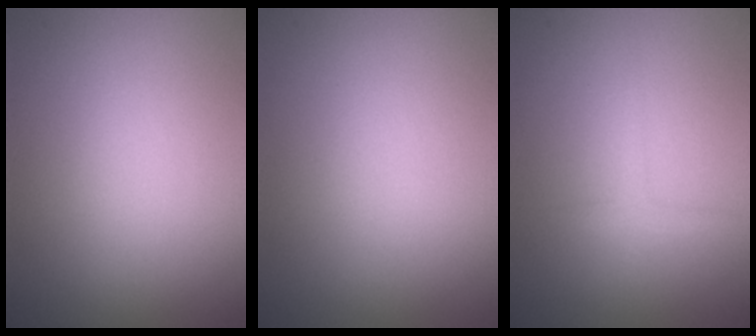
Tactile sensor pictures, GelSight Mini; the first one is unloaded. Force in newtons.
{"total": 0.0}
{"total": 1.1, "press": 1.1, "slide": 0.0}